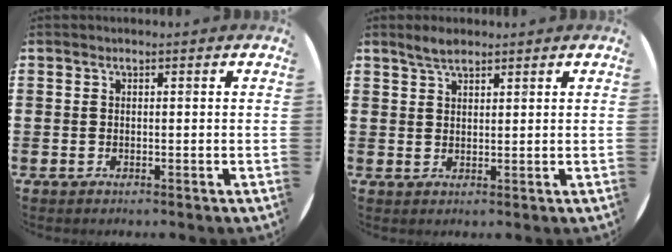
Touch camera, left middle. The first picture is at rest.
{"total": 2.5, "force": [2.2, 0.8, 1.0], "torque": [-0.015, 0.001, 0.039]}